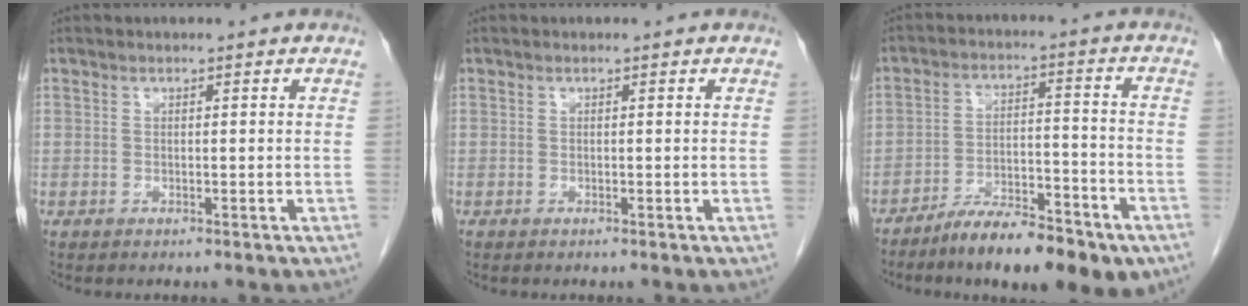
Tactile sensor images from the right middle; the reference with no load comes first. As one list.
[{"total": 0.0}, {"total": 12.5, "force": [-9.0, 3.2, 8.1], "torque": [-0.113, 0.007, -0.145]}]